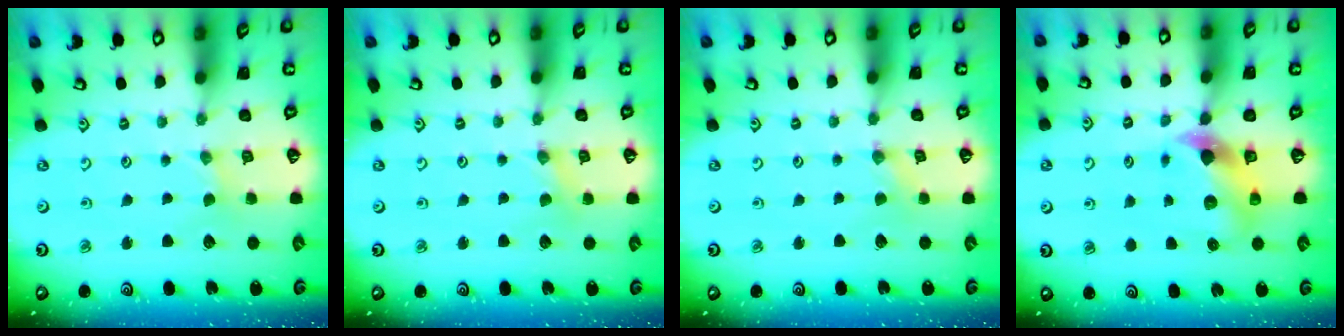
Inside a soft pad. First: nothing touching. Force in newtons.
{"total": 0.7, "press": 0.7, "slide": 0.1}
{"total": 0.0}
{"total": 8.2, "press": 8.1, "slide": 0.8}